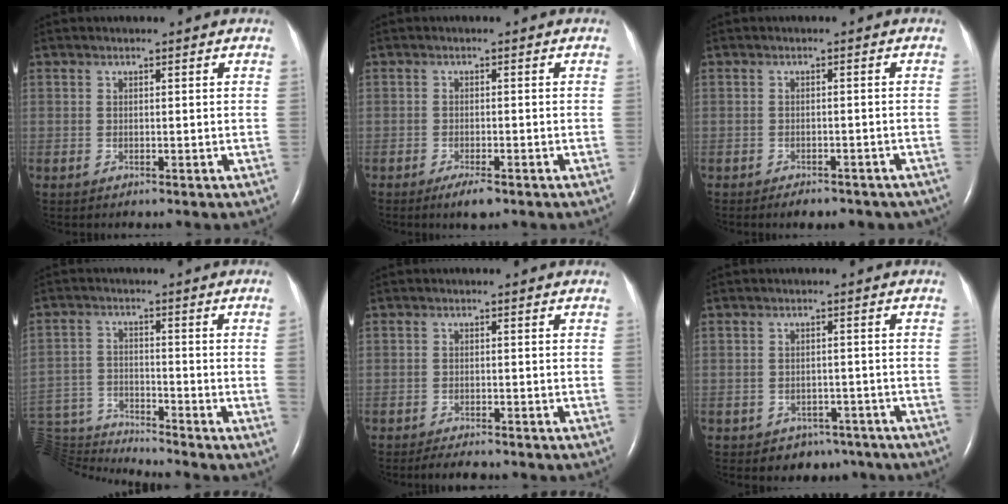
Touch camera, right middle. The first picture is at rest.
{"total": 2.6, "force": [-1.7, 0.5, 1.9], "torque": [-0.040, -0.004, -0.026]}
{"total": 7.0, "force": [-5.8, 2.9, 2.7], "torque": [-0.028, 0.003, -0.057]}
{"total": 10.6, "force": [-9.8, -3.6, 1.9], "torque": [-0.028, 0.017, -0.176]}
{"total": 2.9, "force": [-2.6, 0.5, 1.2], "torque": [-0.027, -0.007, -0.035]}
{"total": 4.7, "force": [-3.4, 3.2, 0.3], "torque": [-0.002, 0.019, -0.037]}